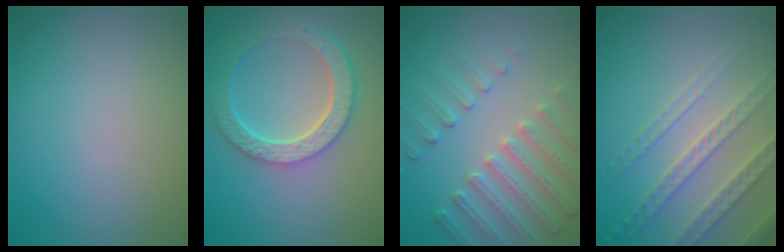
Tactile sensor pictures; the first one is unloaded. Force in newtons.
{"total": 5.7, "press": 4.3, "slide": 3.8}
{"total": 4.0, "press": 3.7, "slide": 1.6}
{"total": 3.9, "press": 3.7, "slide": 1.1}